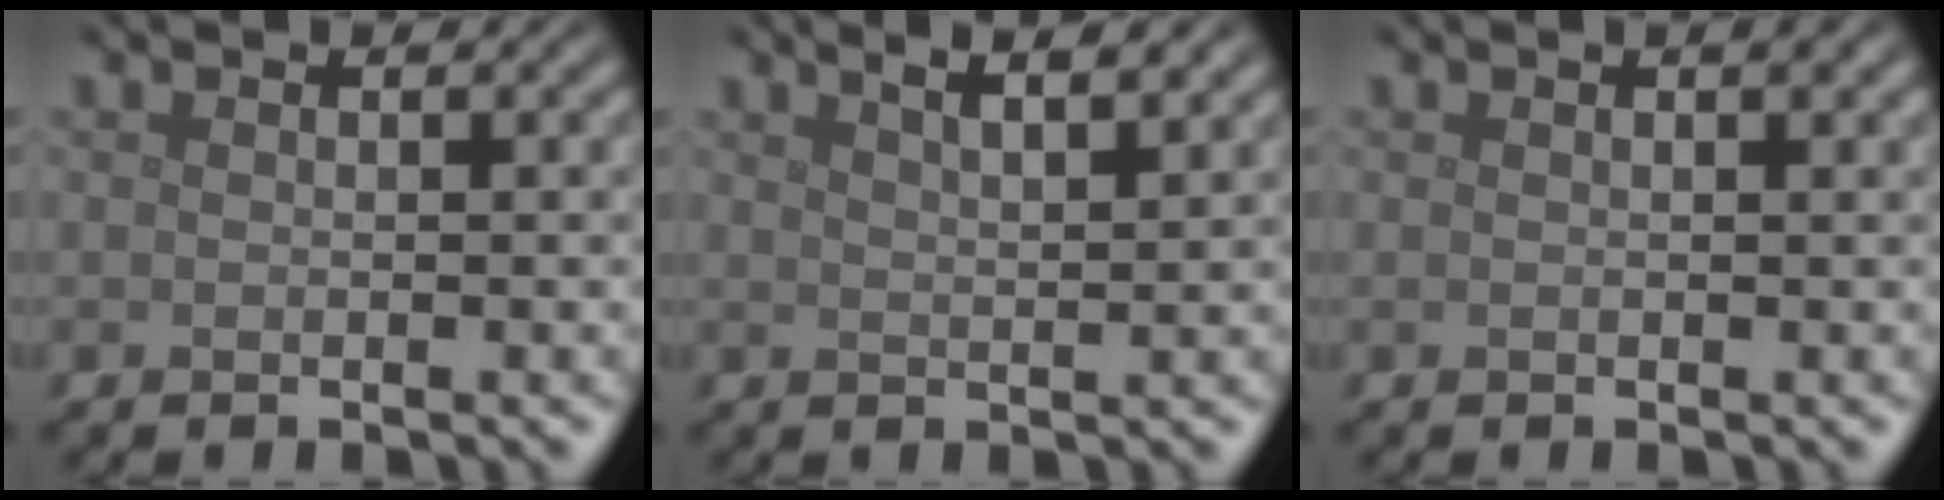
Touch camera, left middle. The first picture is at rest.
{"total": 6.5, "force": [4.3, 2.5, 4.2], "torque": [-0.029, 0.043, 0.030]}
{"total": 1.1, "force": [0.6, 0.3, 0.9], "torque": [-0.010, 0.004, 0.007]}